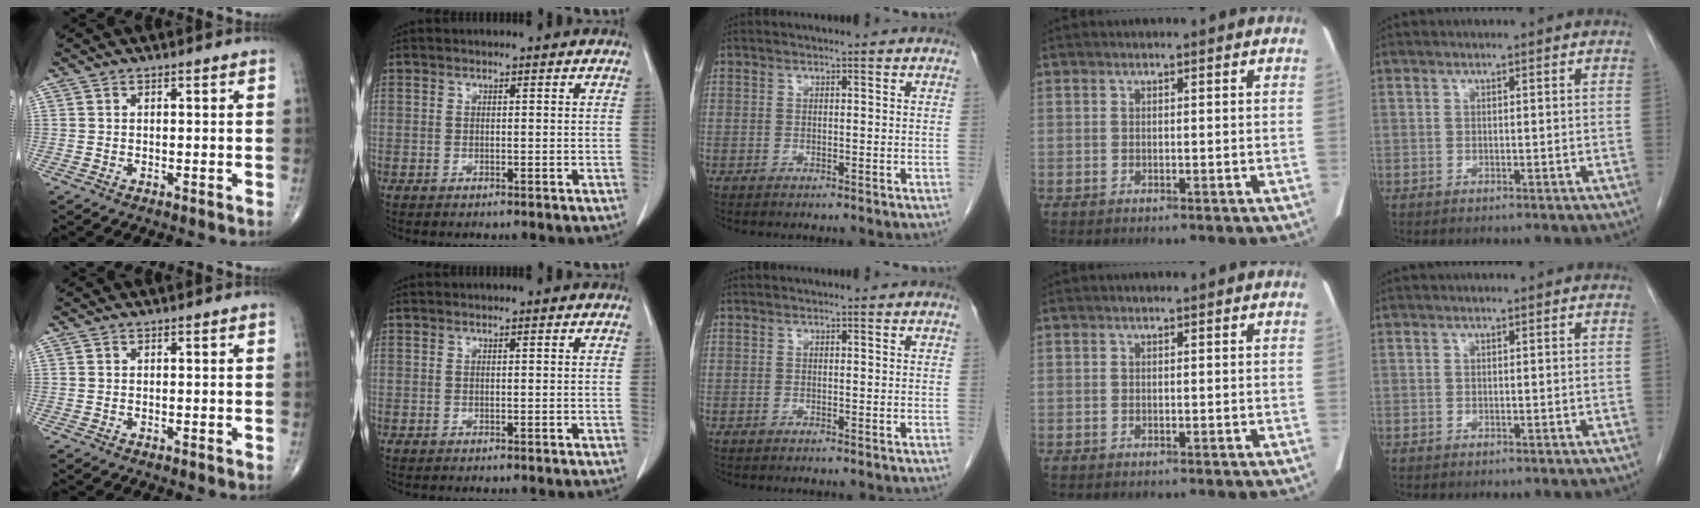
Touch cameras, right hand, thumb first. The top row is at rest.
{}